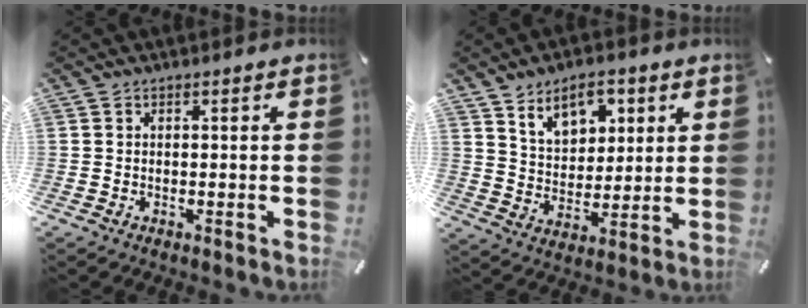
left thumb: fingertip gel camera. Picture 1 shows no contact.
{"total": 9.9, "force": [6.0, 6.5, 4.4], "torque": [-0.063, -0.022, 0.106]}